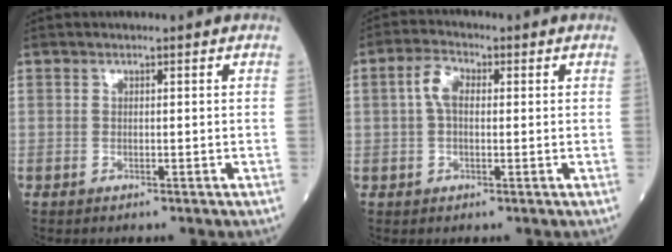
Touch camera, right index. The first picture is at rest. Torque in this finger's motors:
{"motor_torque": [0.79, 0.24, 0.24, 0.07]}